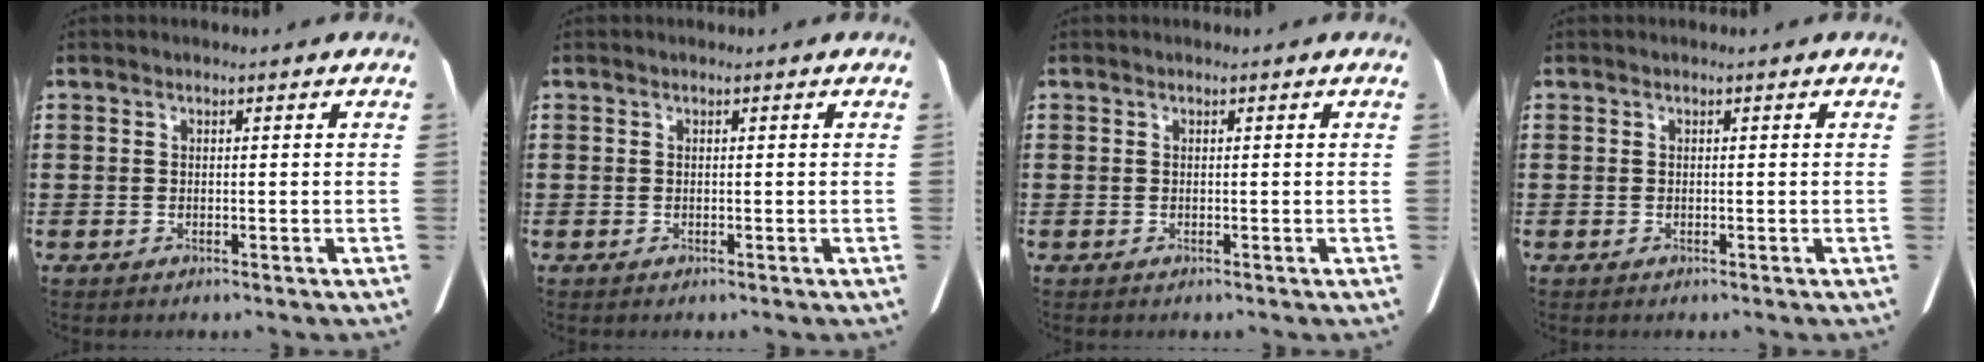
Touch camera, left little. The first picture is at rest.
{"total": 0.0}
{"total": 0.0}
{"total": 0.0}